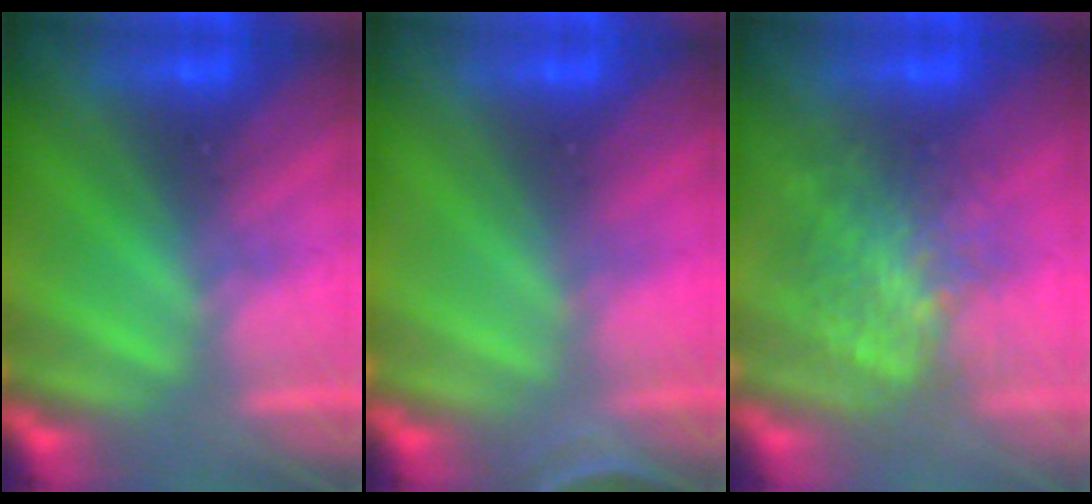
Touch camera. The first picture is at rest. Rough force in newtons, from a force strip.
{"total": 2.5}
{"total": 5.7}